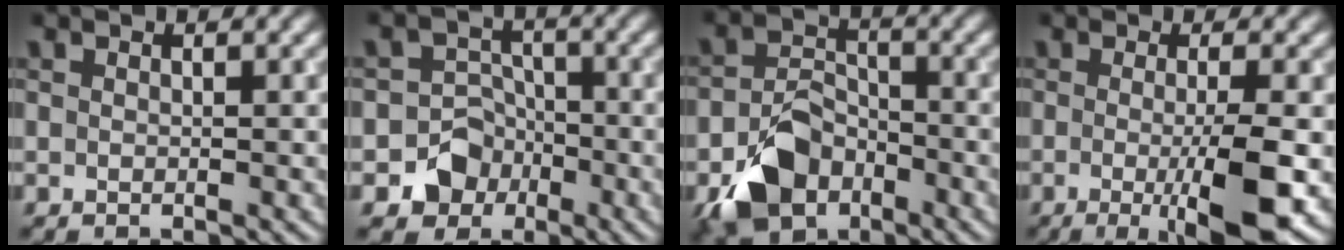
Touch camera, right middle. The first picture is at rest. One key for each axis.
{"total": 4.0, "fx": -1.9, "fy": 3.4, "fz": 0.7, "tx": 0.019, "ty": 0.012, "tz": -0.043}
{"total": 6.4, "fx": -3.6, "fy": 4.2, "fz": 3.3, "tx": -0.059, "ty": -0.008, "tz": -0.067}
{"total": 7.0, "fx": -1.4, "fy": 1.4, "fz": 6.7, "tx": -0.098, "ty": -0.013, "tz": -0.019}